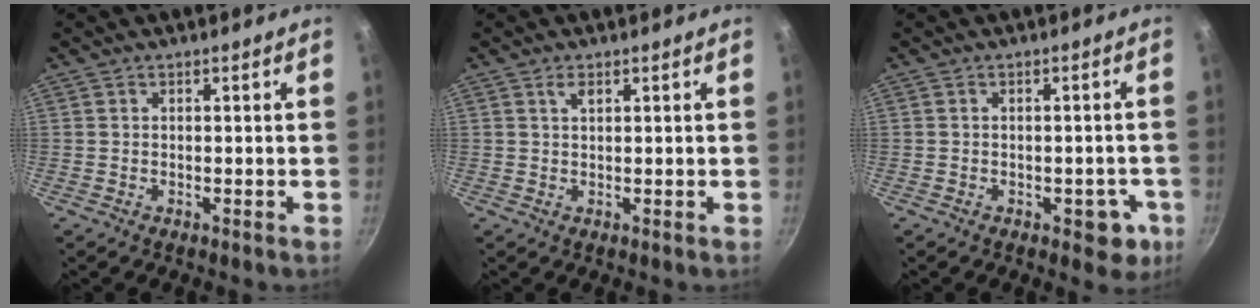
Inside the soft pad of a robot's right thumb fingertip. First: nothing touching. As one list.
[{"total": 1.4, "force": [0.8, 0.6, 1.0], "torque": [-0.018, -0.001, 0.014]}, {"total": 5.5, "force": [-2.0, 3.3, 3.9], "torque": [-0.013, 0.018, -0.018]}]